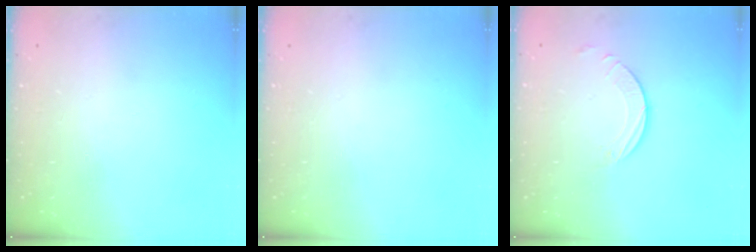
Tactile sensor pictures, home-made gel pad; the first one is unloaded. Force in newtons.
{"total": 0.0}
{"total": 1.9, "press": 1.9, "slide": 0.1}